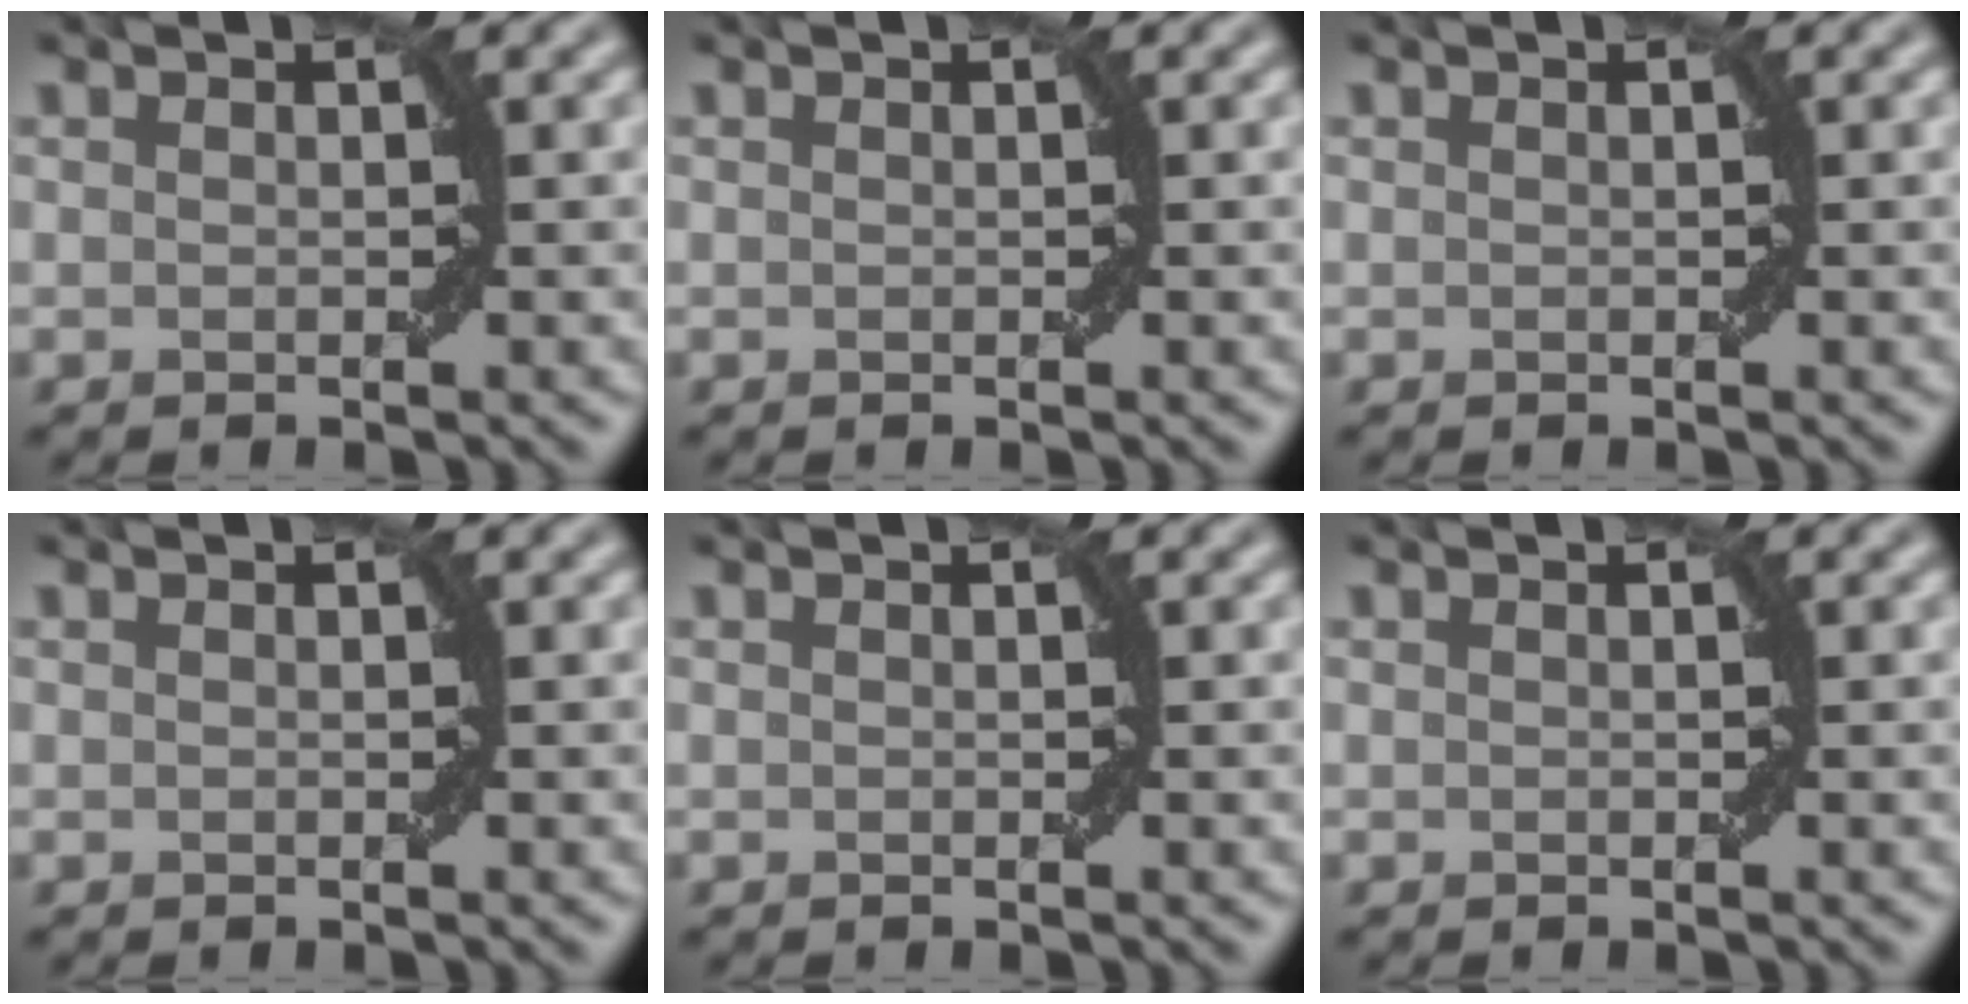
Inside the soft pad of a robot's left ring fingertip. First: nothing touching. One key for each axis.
{"total": 0.0}
{"total": 0.0}
{"total": 0.0}
{"total": 0.0}
{"total": 0.0}